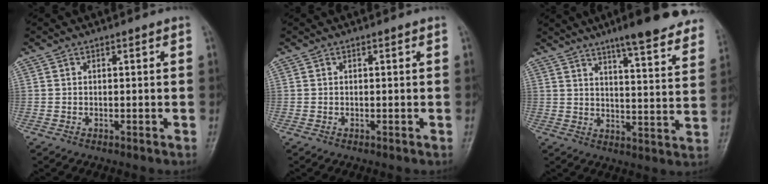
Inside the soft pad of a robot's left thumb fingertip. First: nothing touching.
{"total": 0.0}
{"total": 18.4, "force": [14.2, 2.8, 11.4], "torque": [-0.120, -0.057, 0.177]}